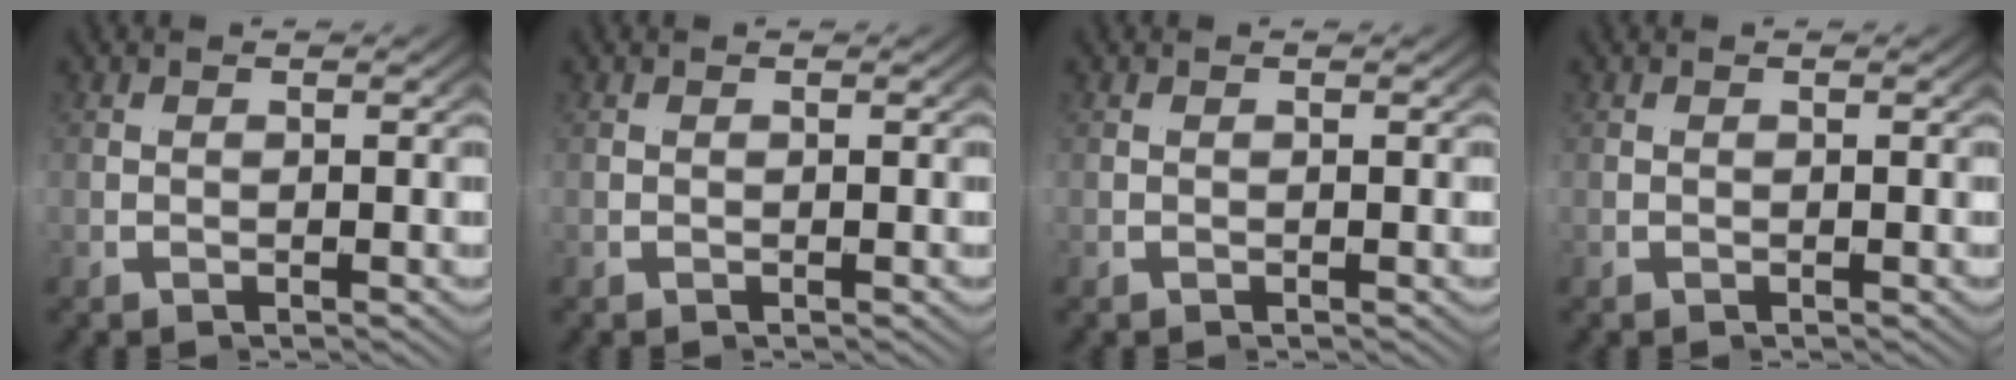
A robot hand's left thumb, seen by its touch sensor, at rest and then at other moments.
{"total": 0.0}
{"total": 0.0}
{"total": 0.0}